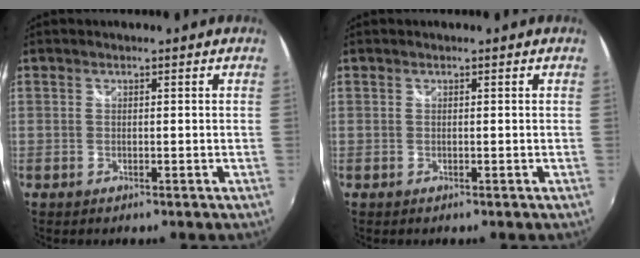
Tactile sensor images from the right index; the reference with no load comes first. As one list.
[{"total": 0.0}]